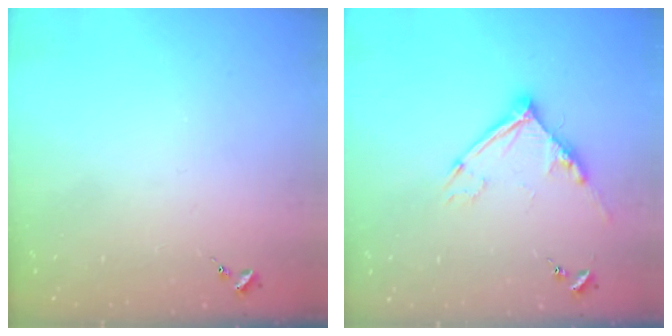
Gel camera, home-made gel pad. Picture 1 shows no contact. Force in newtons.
{"total": 10.7, "press": 10.6, "slide": 1.1}